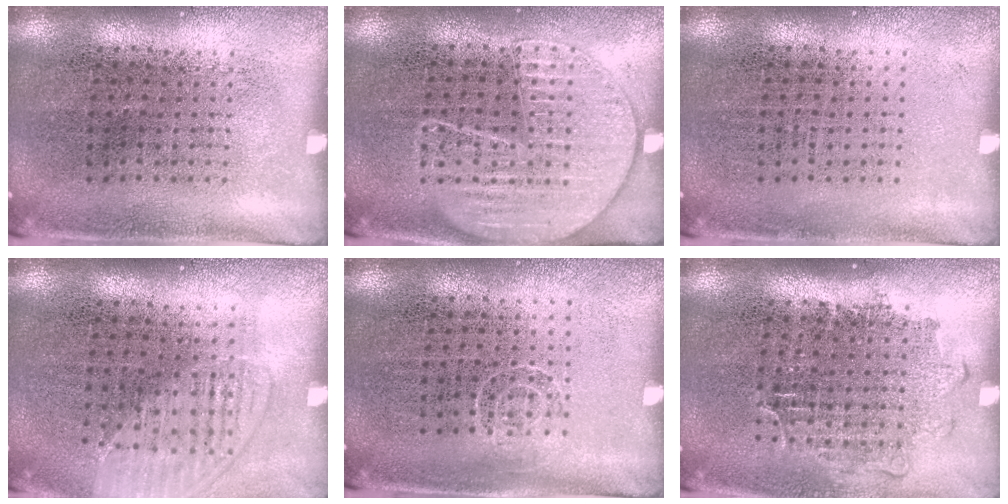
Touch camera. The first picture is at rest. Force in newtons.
{"total": 1.4, "press": 1.4, "slide": 0.2}
{"total": 0.0}
{"total": 1.4, "press": 1.2, "slide": 0.7}
{"total": 0.6, "press": 0.4, "slide": 0.4}
{"total": 1.2, "press": 1.0, "slide": 0.6}